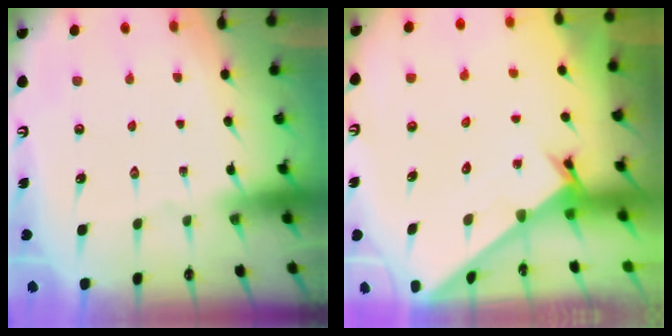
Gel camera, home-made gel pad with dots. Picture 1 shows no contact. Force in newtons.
{"total": 1.6, "press": 1.6, "slide": 0.1}